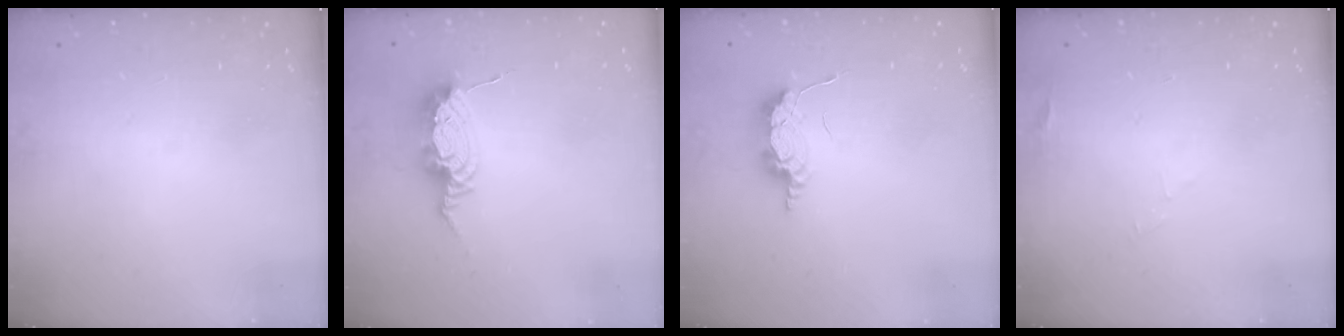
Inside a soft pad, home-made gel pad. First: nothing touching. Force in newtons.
{"total": 9.3, "press": 9.2, "slide": 1.0}
{"total": 14.2, "press": 8.7, "slide": 11.2}
{"total": 2.8, "press": 2.8, "slide": 0.2}